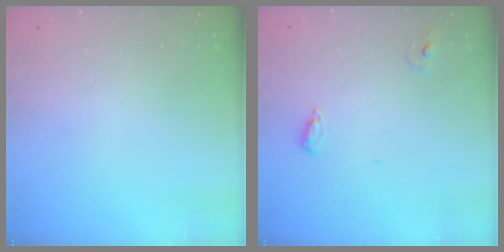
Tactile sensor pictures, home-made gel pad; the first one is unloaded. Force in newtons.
{"total": 6.0, "press": 5.8, "slide": 1.5}